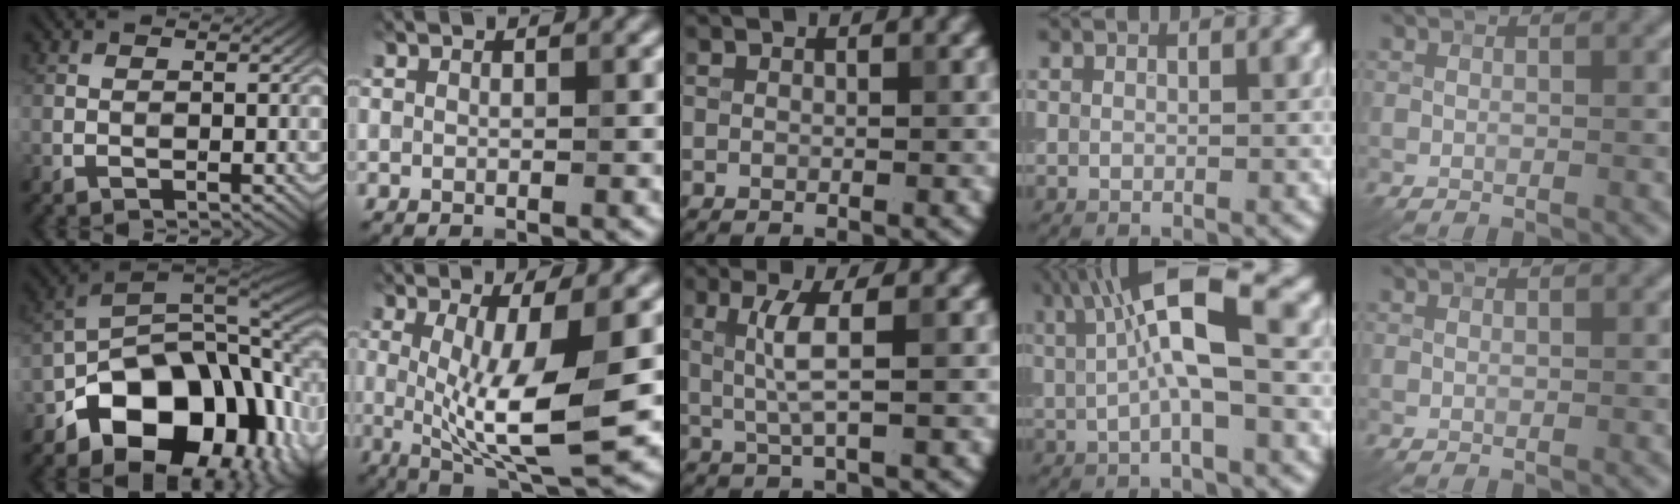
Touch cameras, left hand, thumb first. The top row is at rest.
{"thumb": {"total": 17.3, "force": [-6.2, 11.2, 11.6], "torque": [-0.177, -0.016, -0.108]}, "index": {"total": 9.2, "force": [-0.5, 2.3, 8.9], "torque": [-0.155, -0.017, -0.005]}, "middle": {"total": 3.1, "force": [0.5, 0.5, 3.0], "torque": [-0.068, -0.002, 0.011]}, "ring": {"total": 7.6, "force": [1.7, 1.9, 7.2], "torque": [-0.125, 0.011, 0.023]}}